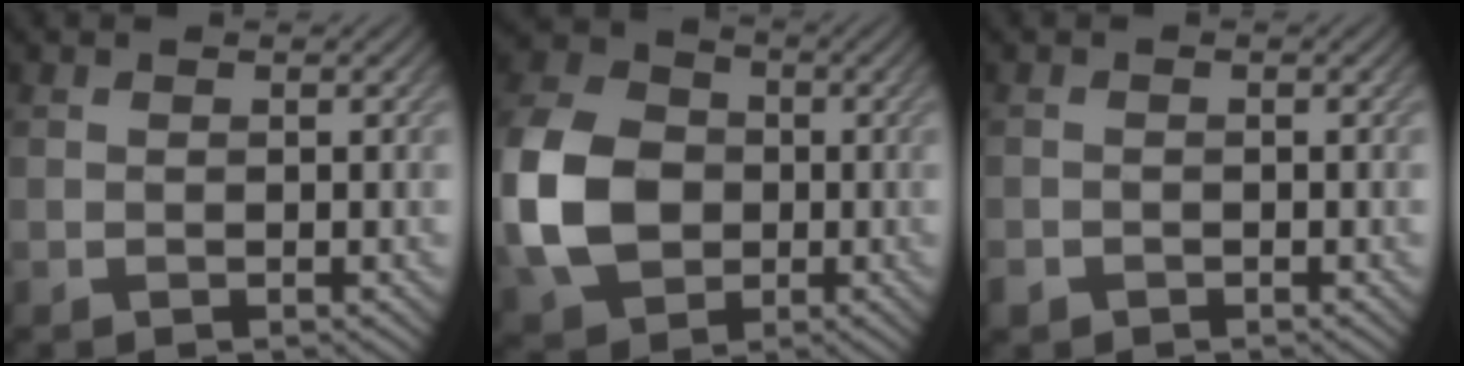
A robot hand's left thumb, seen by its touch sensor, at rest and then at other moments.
{"total": 13.0, "force": [-1.7, 10.2, 7.9], "torque": [-0.213, 0.001, -0.043]}
{"total": 1.3, "force": [-0.9, 0.9, 0.3], "torque": [-0.006, -0.005, -0.021]}